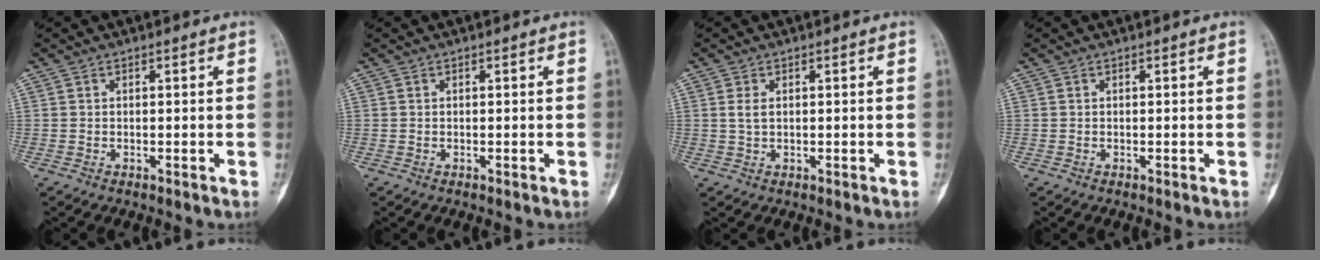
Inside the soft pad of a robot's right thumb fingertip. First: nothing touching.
{"total": 0.0}
{"total": 1.8, "force": [0.4, 0.9, 1.4], "torque": [-0.031, 0.004, 0.011]}
{"total": 0.0}